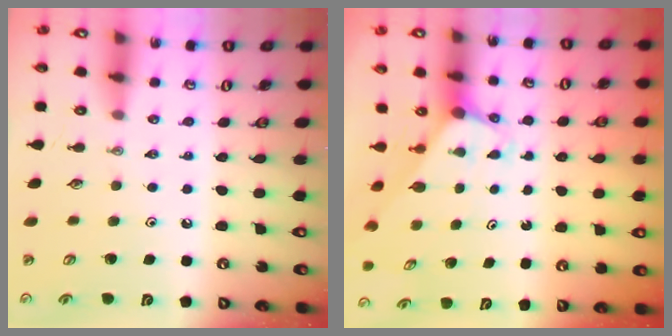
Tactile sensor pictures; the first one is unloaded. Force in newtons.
{"total": 2.9, "press": 2.9, "slide": 0.1}